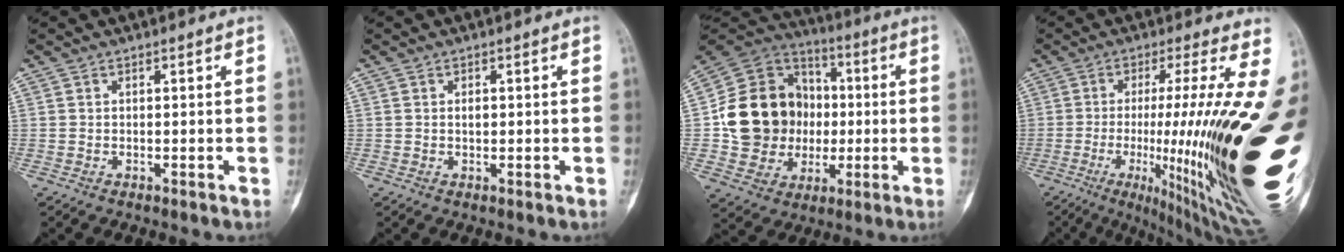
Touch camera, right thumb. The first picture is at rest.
{"total": 1.0, "force": [0.1, 0.6, 0.8], "torque": [-0.010, 0.001, 0.002]}
{"total": 20.0, "force": [-0.3, 17.4, 9.9], "torque": [-0.137, 0.031, 0.008]}
{"total": 28.2, "force": [-1.7, 4.4, 27.8], "torque": [-0.314, -0.021, -0.012]}